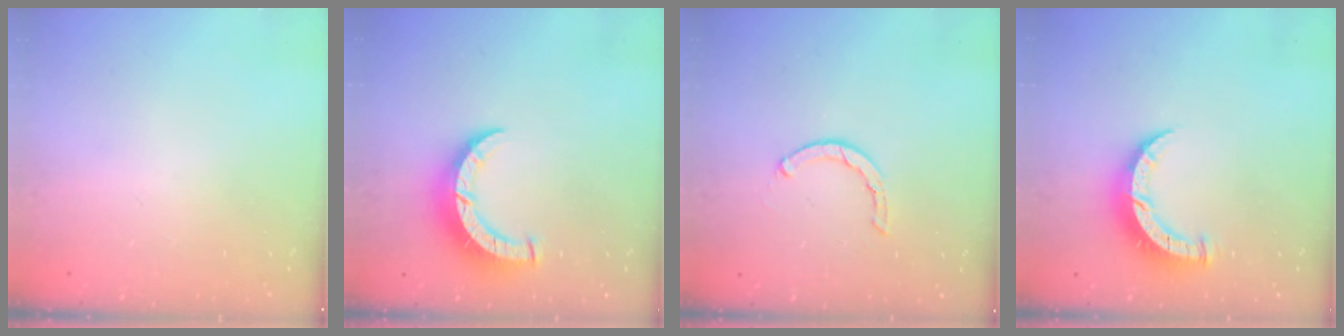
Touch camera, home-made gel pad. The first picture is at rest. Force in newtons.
{"total": 8.6, "press": 8.6, "slide": 0.5}
{"total": 1.7, "press": 1.6, "slide": 0.3}
{"total": 8.0, "press": 7.9, "slide": 1.0}